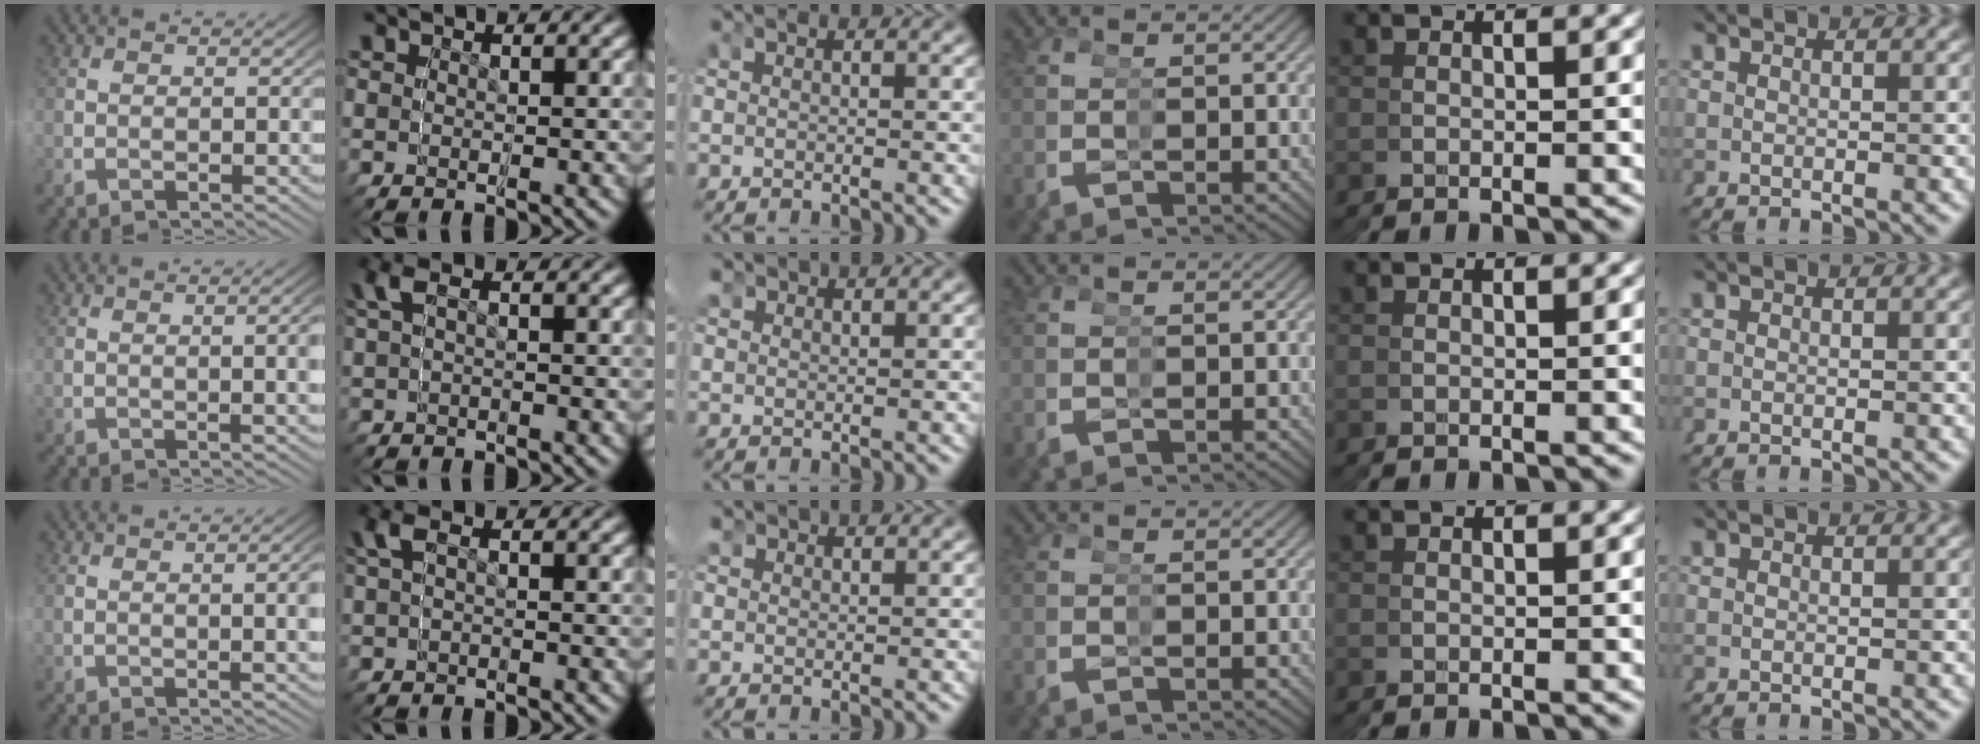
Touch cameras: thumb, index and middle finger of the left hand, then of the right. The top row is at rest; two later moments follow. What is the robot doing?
{"motion": "grasp_and_lifting", "object": "glasses"}